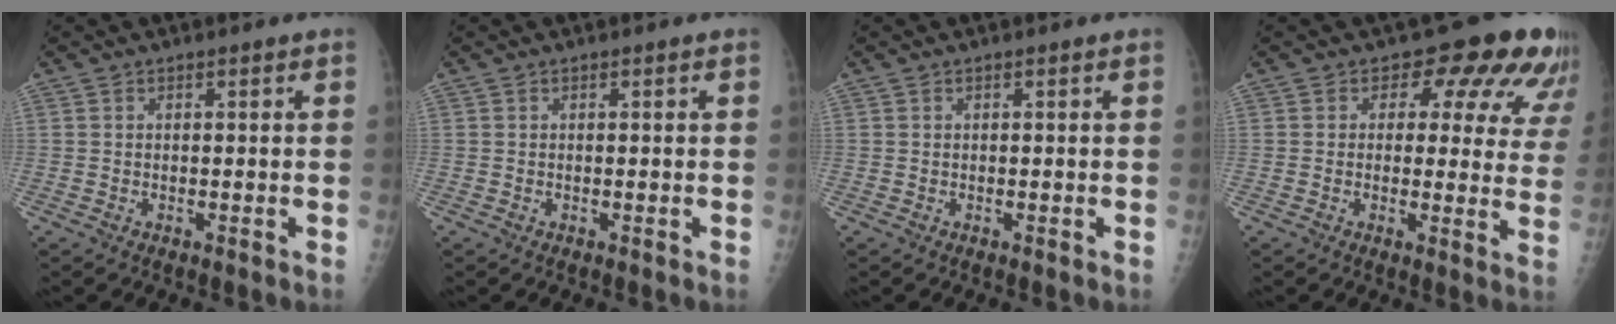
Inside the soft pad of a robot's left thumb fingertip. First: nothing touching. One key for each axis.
{"total": 0.0}
{"total": 0.0}
{"total": 12.5, "fx": 8.1, "fy": 7.0, "fz": 6.5, "tx": -0.018, "ty": -0.030, "tz": 0.067}